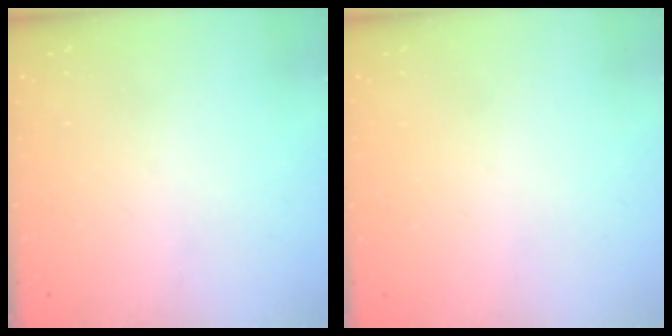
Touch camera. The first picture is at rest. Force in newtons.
{"total": 1.8, "press": 1.8, "slide": 0.1}